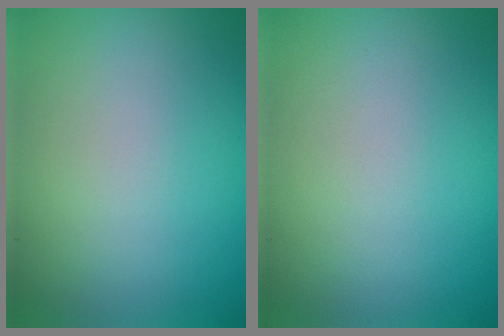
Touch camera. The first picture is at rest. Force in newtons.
{"total": 0.0}